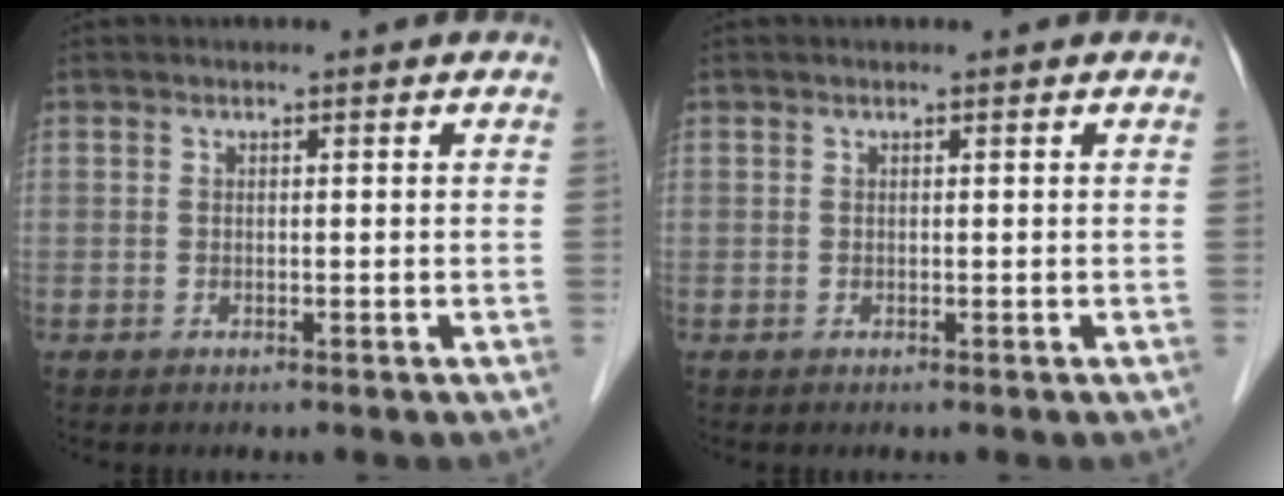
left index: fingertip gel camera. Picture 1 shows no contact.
{"total": 0.0}